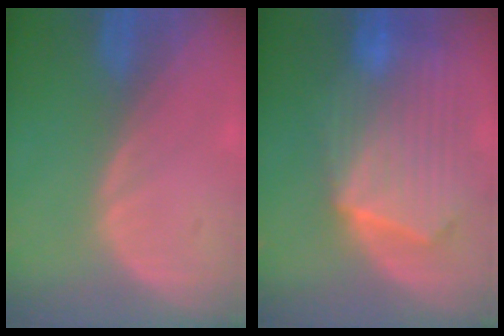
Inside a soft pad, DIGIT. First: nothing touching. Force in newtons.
{"total": 10.8, "press": 9.5, "slide": 5.2}